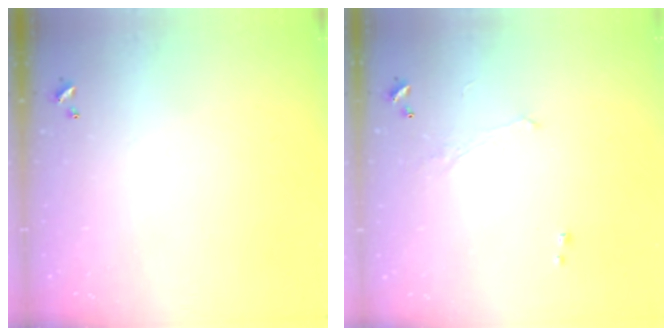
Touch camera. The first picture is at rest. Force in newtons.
{"total": 0.9, "press": 0.7, "slide": 0.5}